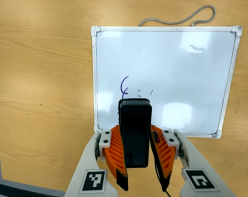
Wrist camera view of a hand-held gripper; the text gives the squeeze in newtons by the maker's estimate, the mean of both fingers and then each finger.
{"total": 6.4, "left": 5.0, "right": 7.8}